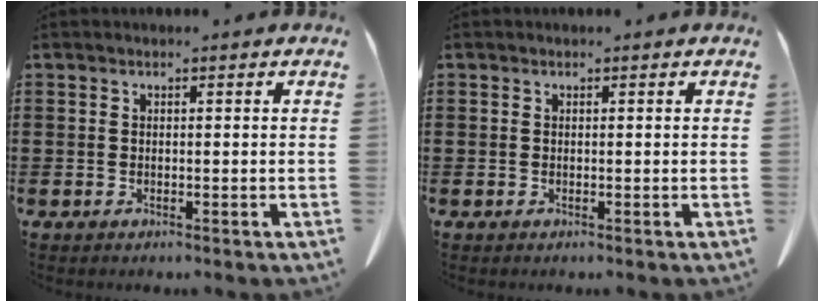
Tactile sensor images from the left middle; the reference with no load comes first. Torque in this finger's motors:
{"motor_torque": [-0.21, 0.11, 0.00, 0.00]}